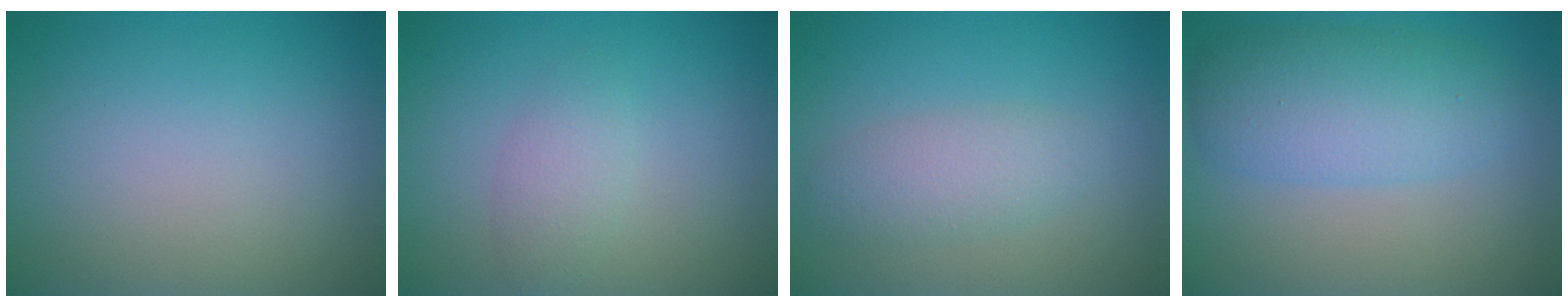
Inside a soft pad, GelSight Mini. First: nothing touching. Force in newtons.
{"total": 1.9, "press": 1.9, "slide": 0.1}
{"total": 2.6, "press": 2.6, "slide": 0.1}
{"total": 5.5, "press": 5.5, "slide": 0.1}